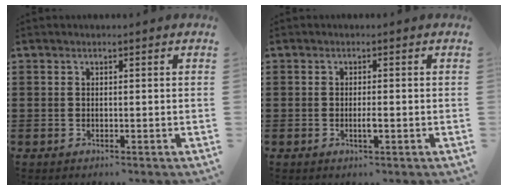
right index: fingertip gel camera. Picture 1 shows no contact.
{"total": 1.5, "force": [-0.4, 0.3, 1.4], "torque": [-0.028, -0.005, -0.006]}